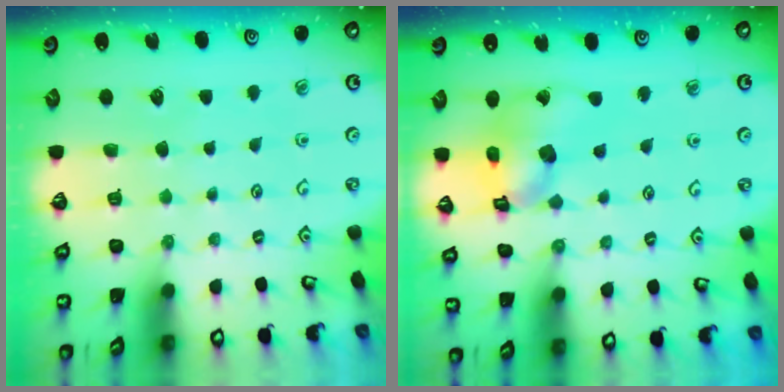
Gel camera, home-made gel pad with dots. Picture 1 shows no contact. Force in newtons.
{"total": 13.9, "press": 13.8, "slide": 1.8}